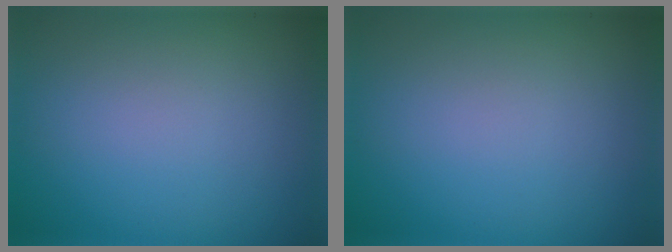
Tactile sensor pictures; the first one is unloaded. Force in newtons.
{"total": 0.0}